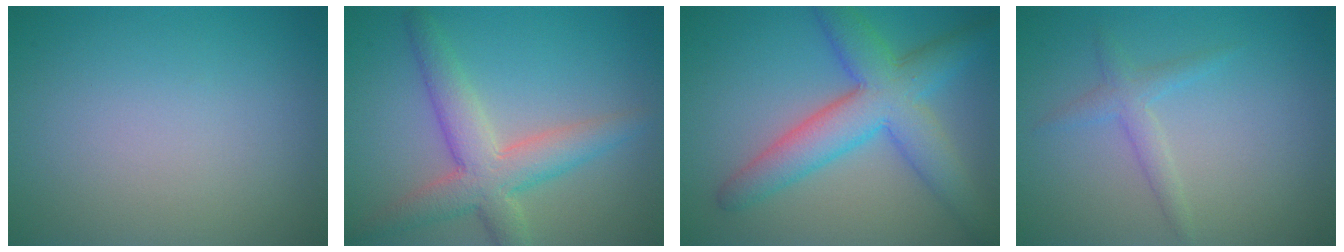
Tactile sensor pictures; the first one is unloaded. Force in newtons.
{"total": 5.4, "press": 5.4, "slide": 0.4}
{"total": 7.2, "press": 7.2, "slide": 0.1}
{"total": 1.7, "press": 1.7, "slide": 0.1}